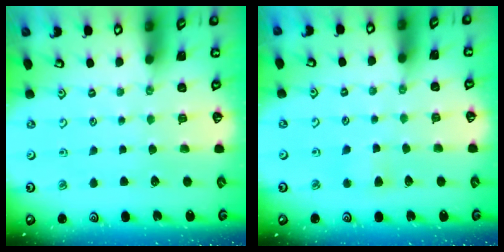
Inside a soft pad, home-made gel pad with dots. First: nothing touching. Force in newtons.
{"total": 2.5, "press": 2.4, "slide": 0.5}